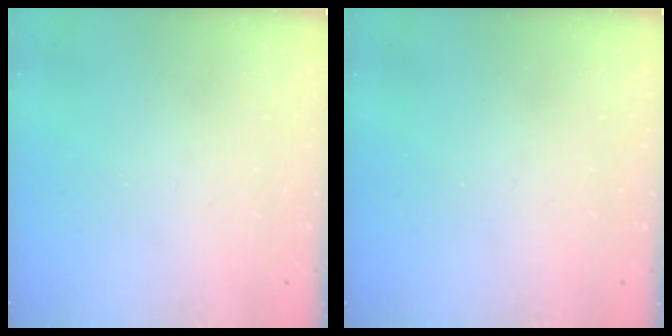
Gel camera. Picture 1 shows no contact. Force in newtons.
{"total": 0.0}